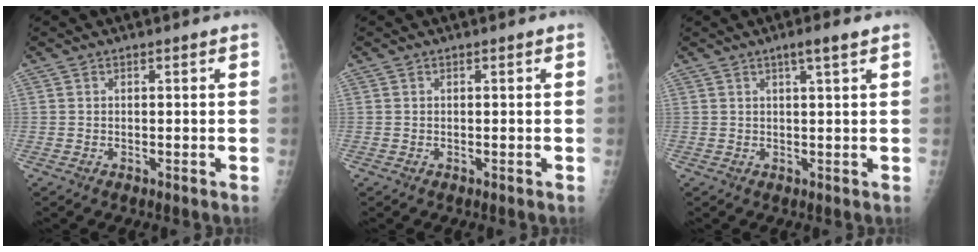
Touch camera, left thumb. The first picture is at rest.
{"total": 0.0}
{"total": 2.9, "force": [1.7, 0.0, 2.3], "torque": [-0.043, -0.006, 0.030]}